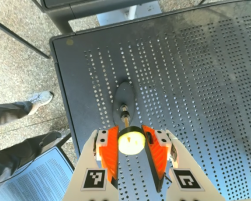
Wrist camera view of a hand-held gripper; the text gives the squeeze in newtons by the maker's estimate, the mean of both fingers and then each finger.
{"total": 10.6, "left": 10.1, "right": 11.2}